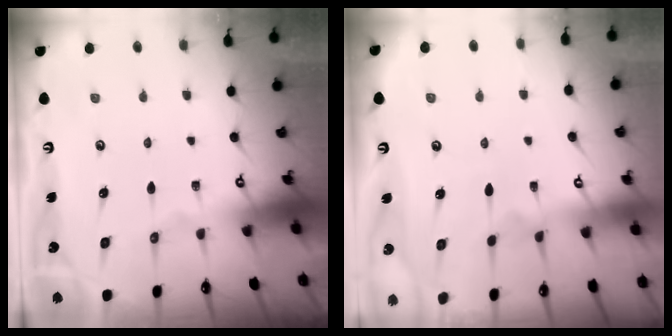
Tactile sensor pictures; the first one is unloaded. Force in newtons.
{"total": 4.3, "press": 4.3, "slide": 0.1}